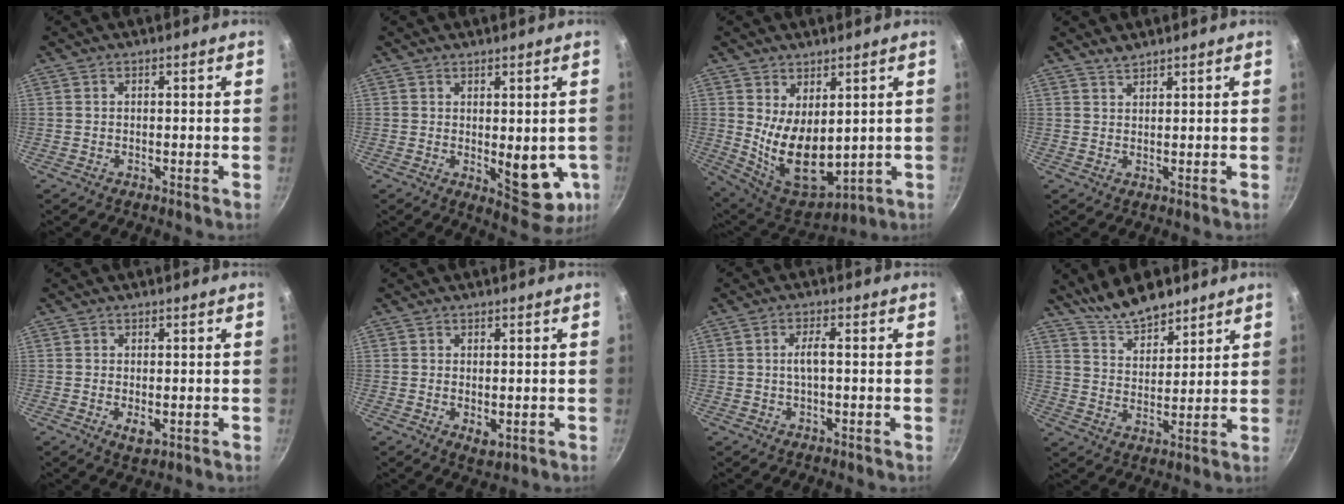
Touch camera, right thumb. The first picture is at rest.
{"total": 9.9, "force": [-0.5, 4.2, 8.9], "torque": [-0.084, -0.015, 0.005]}
{"total": 13.0, "force": [1.4, 7.5, 10.5], "torque": [-0.153, -0.041, 0.055]}
{"total": 1.8, "force": [1.7, 0.4, 0.3], "torque": [-0.004, -0.006, 0.033]}
{"total": 2.8, "force": [-0.5, 1.5, 2.3], "torque": [-0.039, -0.010, -0.005]}
{"total": 2.8, "force": [-0.3, 1.7, 2.2], "torque": [-0.035, -0.011, -0.001]}
{"total": 2.8, "force": [-0.1, 0.7, 2.7], "torque": [-0.057, 0.010, -0.001]}
{"total": 9.4, "force": [7.8, 3.3, 4.0], "torque": [-0.048, -0.052, 0.140]}